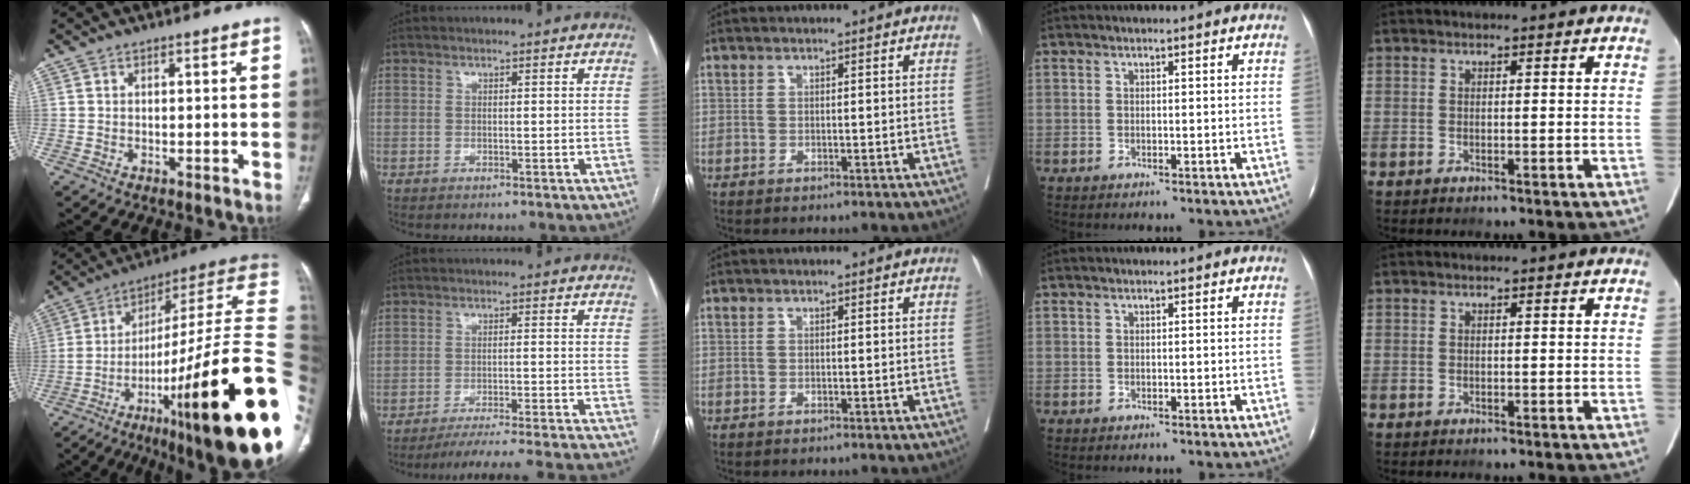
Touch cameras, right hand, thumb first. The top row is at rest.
{"thumb": {"total": 33.9, "force": [-9.7, 6.2, 31.9], "torque": [-0.377, 0.066, -0.152]}, "index": {"total": 20.5, "force": [-19.4, -1.5, 6.3], "torque": [-0.050, -0.030, -0.251]}}